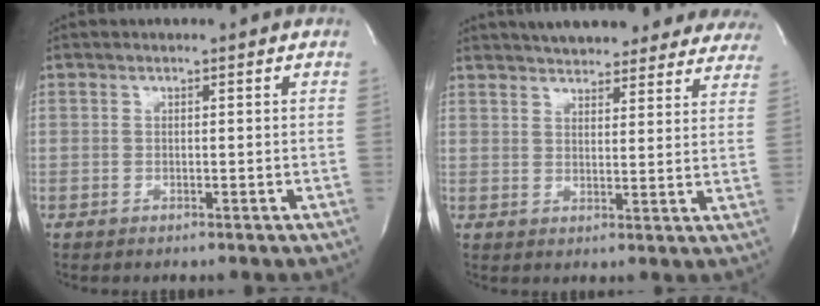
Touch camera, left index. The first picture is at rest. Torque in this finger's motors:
{"motor_torque": [0.67, -0.31, 0.20, 0.01]}